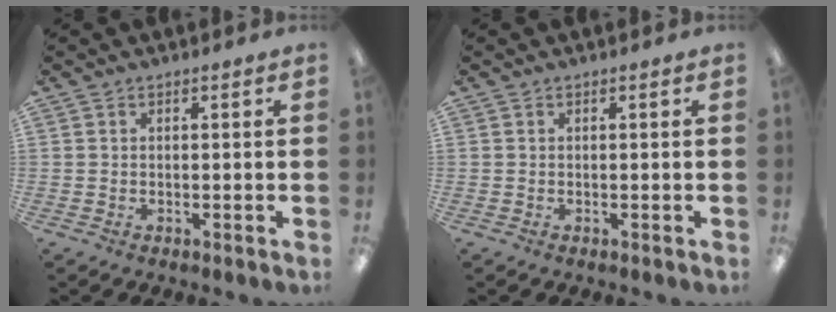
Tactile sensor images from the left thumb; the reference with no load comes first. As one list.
[{"total": 0.0}]